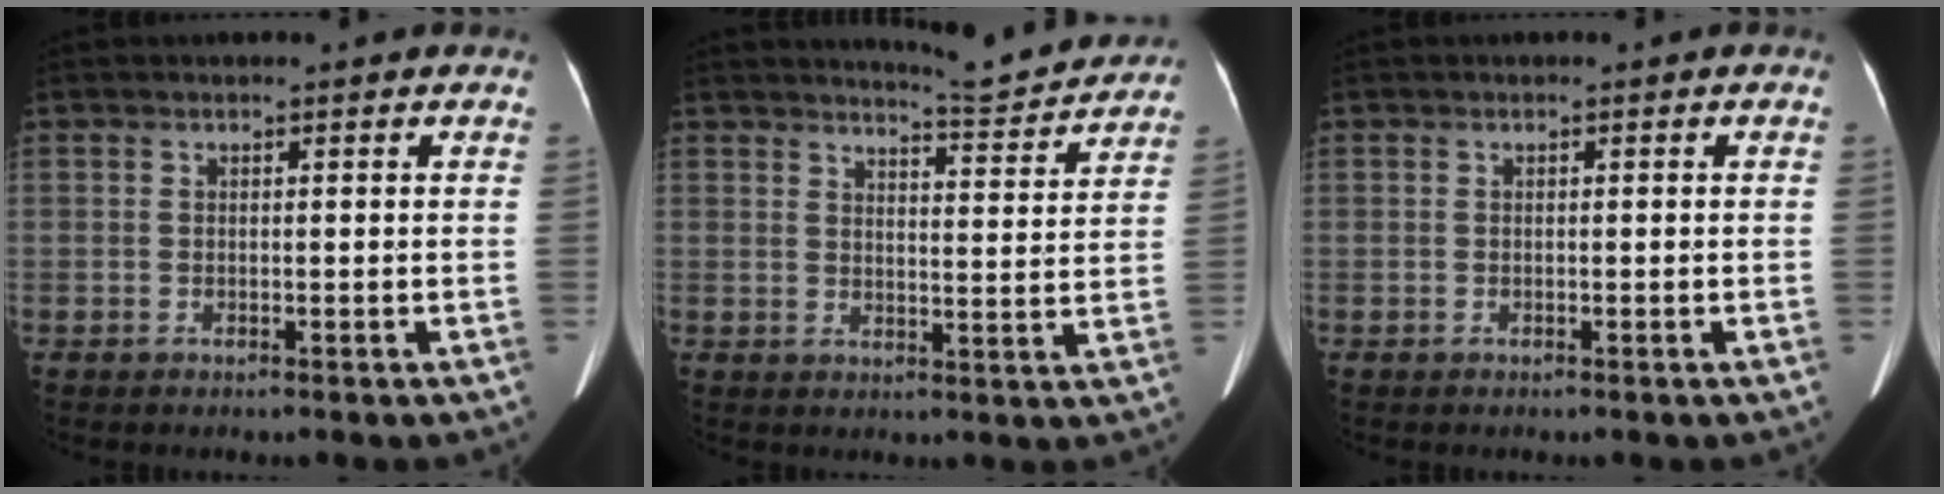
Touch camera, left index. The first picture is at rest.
{"total": 8.6, "force": [8.5, 0.0, 1.3], "torque": [-0.025, -0.015, 0.105]}
{"total": 0.0}